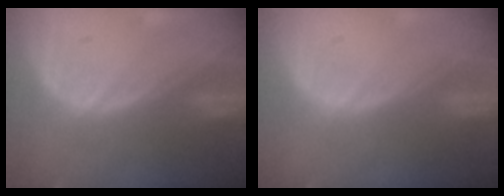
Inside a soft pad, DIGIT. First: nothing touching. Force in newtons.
{"total": 0.0}